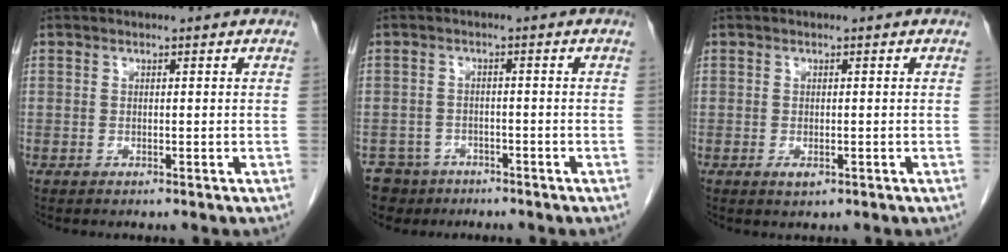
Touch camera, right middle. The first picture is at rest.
{"total": 5.5, "force": [-4.1, 3.7, -0.2], "torque": [0.003, 0.002, -0.068]}
{"total": 1.3, "force": [-0.5, 0.6, 1.0], "torque": [-0.017, -0.003, -0.003]}